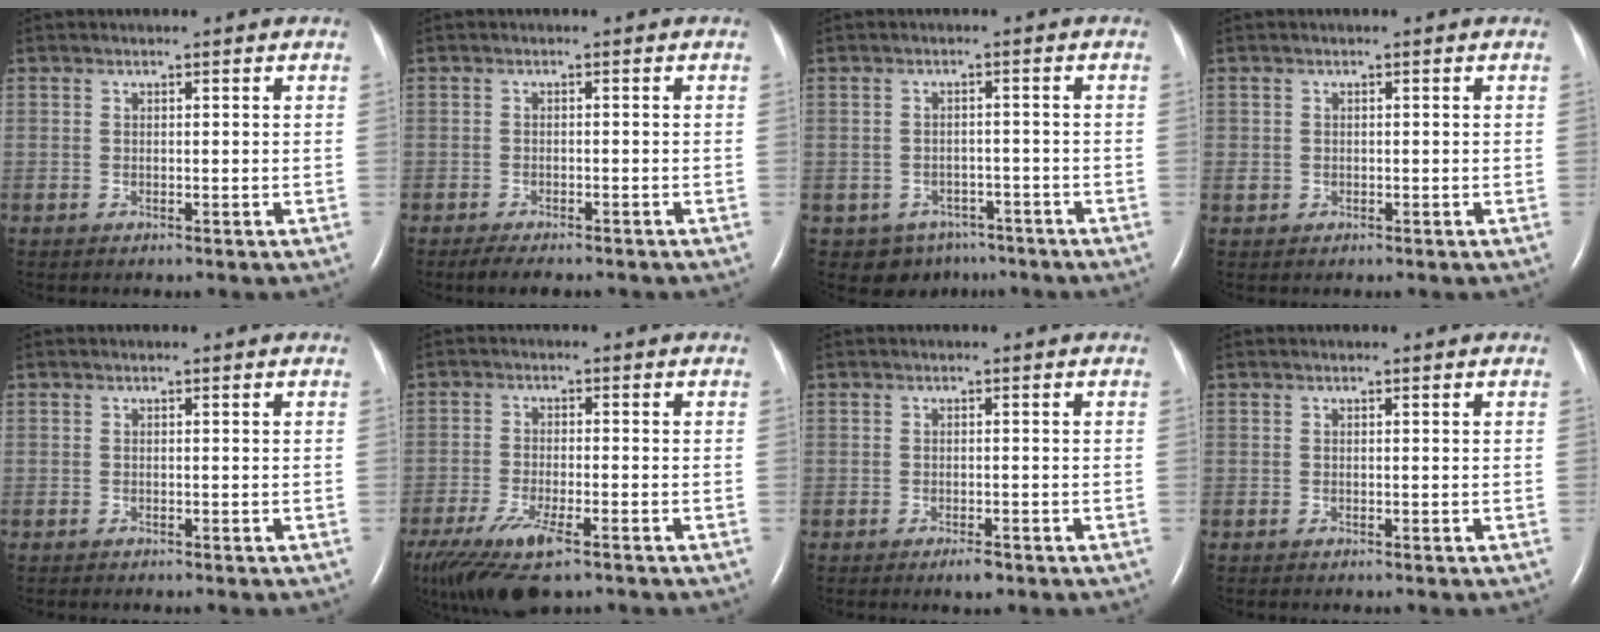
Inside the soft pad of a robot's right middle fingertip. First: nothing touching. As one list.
[{"total": 4.7, "force": [-3.9, 1.3, 2.3], "torque": [-0.033, -0.009, -0.051]}, {"total": 5.4, "force": [-3.7, 3.9, 0.6], "torque": [0.002, 0.014, -0.044]}, {"total": 1.1, "force": [0.0, 1.0, 0.3], "torque": [-0.004, 0.003, 0.004]}, {"total": 0.0}, {"total": 11.1, "force": [-7.2, 2.8, 7.9], "torque": [-0.151, -0.026, -0.120]}, {"total": 1.8, "force": [-1.2, 0.4, 1.2], "torque": [-0.022, -0.002, -0.017]}, {"total": 0.0}]